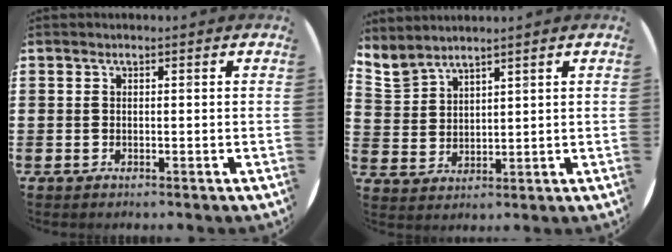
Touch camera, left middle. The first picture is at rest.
{"total": 3.4, "force": [3.4, 0.5, 0.0], "torque": [-0.009, -0.013, 0.064]}